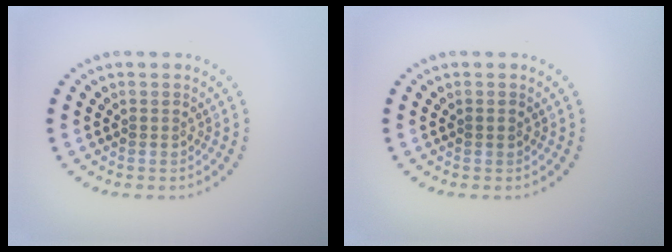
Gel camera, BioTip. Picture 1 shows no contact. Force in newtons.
{"total": 0.5, "press": 0.5, "slide": 0.1}